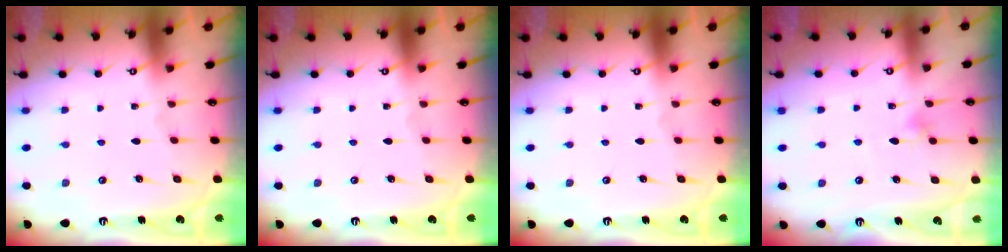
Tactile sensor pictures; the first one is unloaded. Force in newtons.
{"total": 0.0}
{"total": 0.0}
{"total": 4.9, "press": 4.7, "slide": 1.4}